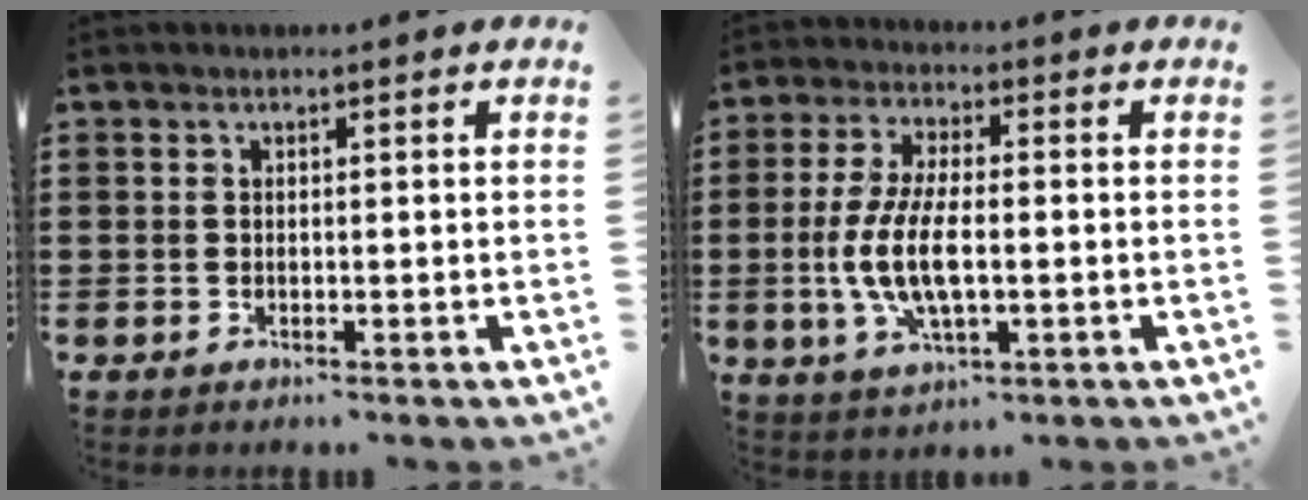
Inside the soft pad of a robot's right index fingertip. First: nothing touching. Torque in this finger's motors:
{"motor_torque": [1.71, 0.42, 1.05, 0.21]}